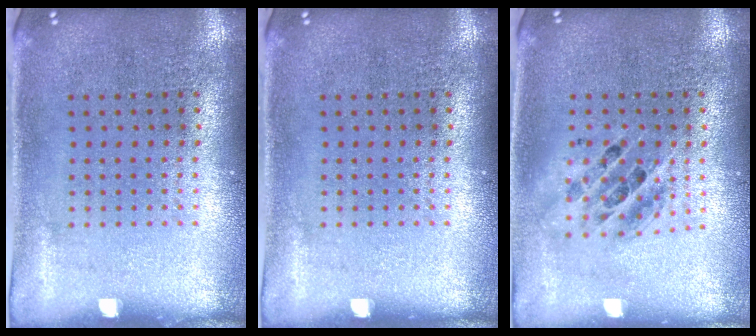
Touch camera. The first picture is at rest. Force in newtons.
{"total": 0.0}
{"total": 1.3, "press": 1.2, "slide": 0.7}